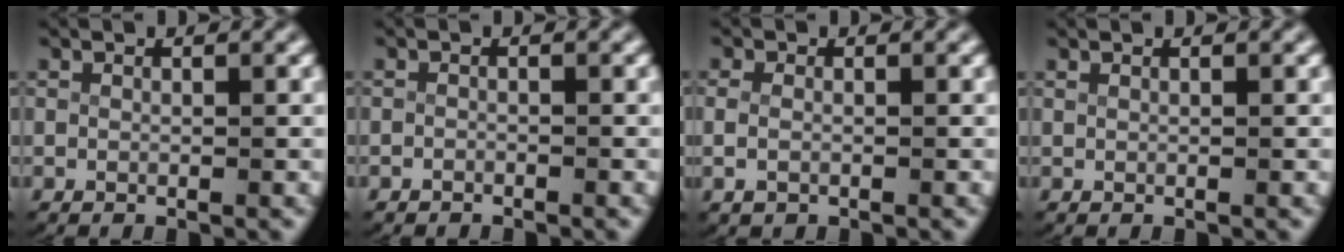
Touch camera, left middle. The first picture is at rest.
{"total": 0.7, "force": [-0.7, 0.0, -0.1], "torque": [-0.006, -0.012, -0.006]}
{"total": 1.8, "force": [-0.4, 1.3, 1.2], "torque": [-0.038, -0.010, 0.001]}
{"total": 0.0}